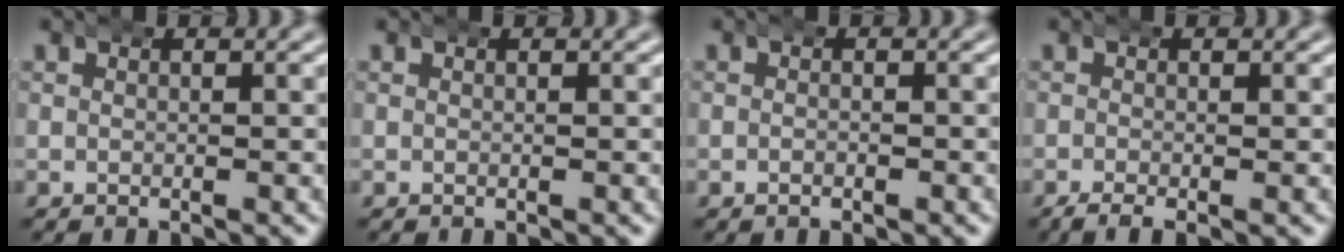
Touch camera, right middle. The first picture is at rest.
{"total": 0.0}
{"total": 0.8, "force": [-0.6, 0.3, 0.4], "torque": [-0.007, 0.002, -0.013]}
{"total": 2.0, "force": [-1.5, 0.4, 1.2], "torque": [-0.024, -0.006, -0.024]}